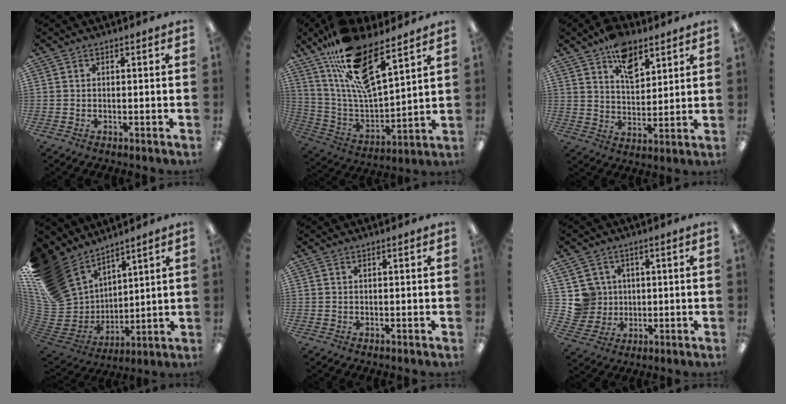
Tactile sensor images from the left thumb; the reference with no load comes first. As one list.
[{"total": 19.1, "force": [13.4, 5.7, 12.5], "torque": [-0.236, -0.077, 0.234]}, {"total": 10.3, "force": [6.6, 5.6, 5.5], "torque": [-0.077, -0.033, 0.118]}, {"total": 20.5, "force": [11.5, 14.4, 9.0], "torque": [-0.227, -0.067, 0.230]}, {"total": 0.0}, {"total": 7.1, "force": [2.1, 6.8, 0.2], "torque": [-0.027, -0.001, 0.045]}]